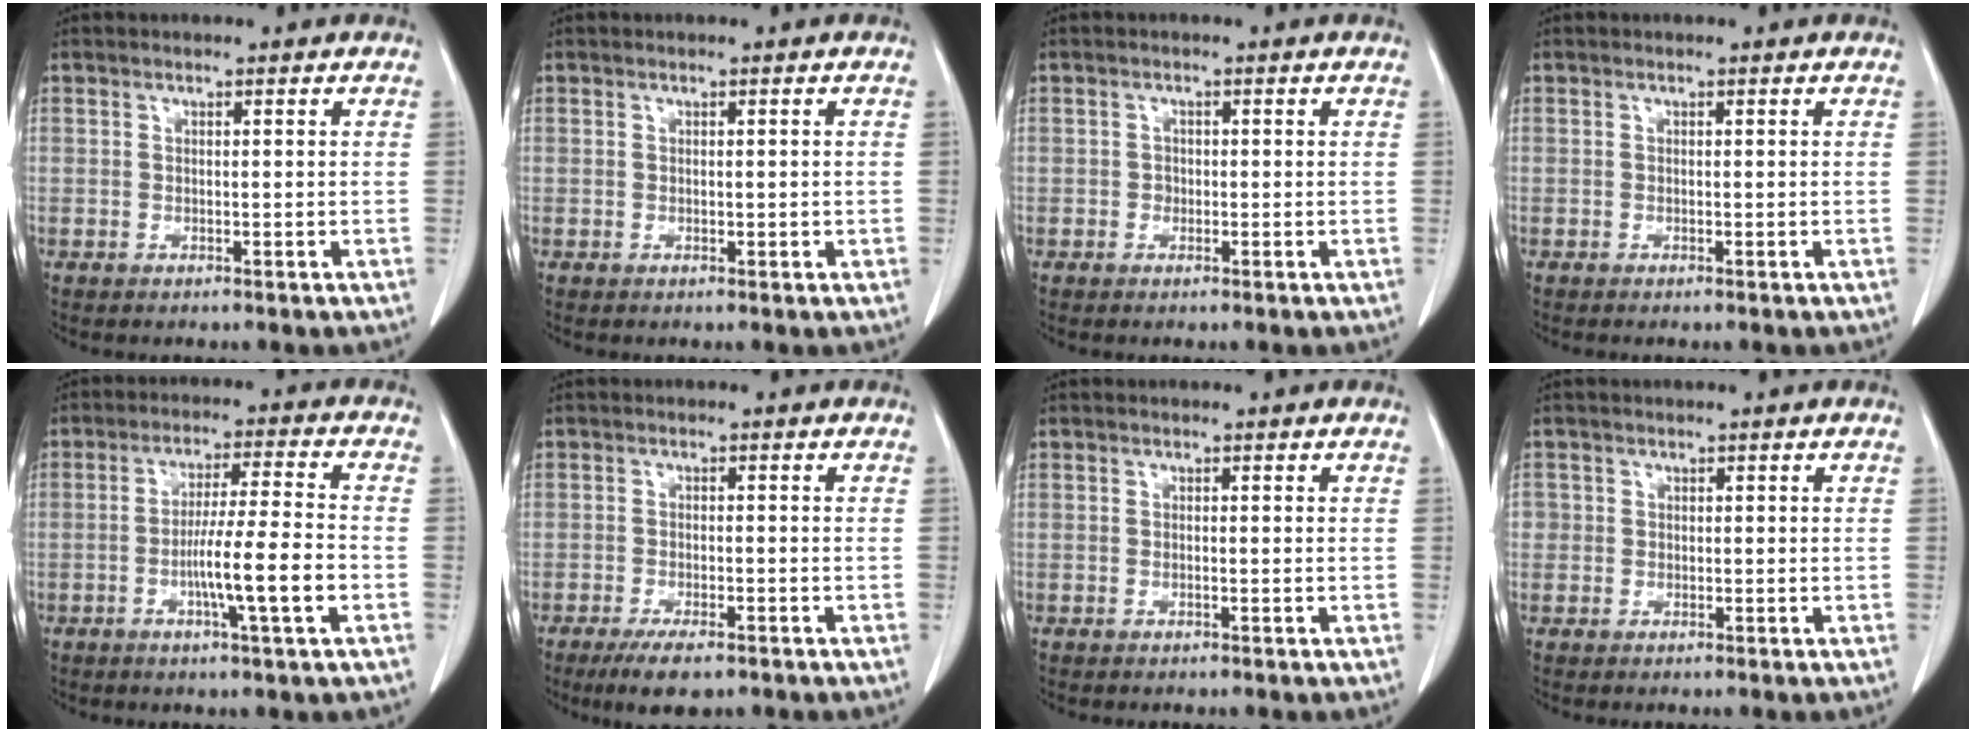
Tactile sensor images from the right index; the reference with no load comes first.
{"total": 0.7, "force": [0.0, 0.5, 0.5], "torque": [-0.005, 0.003, 0.003]}
{"total": 0.9, "force": [-0.2, 0.9, 0.3], "torque": [0.001, 0.004, -0.006]}
{"total": 0.0}
{"total": 9.5, "force": [-2.9, -0.4, 9.0], "torque": [-0.154, -0.002, -0.051]}
{"total": 5.0, "force": [-3.5, 1.5, 3.2], "torque": [-0.058, -0.007, -0.056]}
{"total": 0.0}
{"total": 1.5, "force": [0.0, 1.5, 0.2], "torque": [0.010, 0.005, -0.004]}